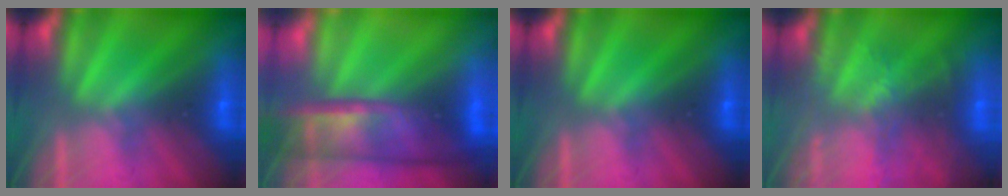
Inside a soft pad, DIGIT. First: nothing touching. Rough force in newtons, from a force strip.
{"total": 7.0}
{"total": 0.0}
{"total": 6.9}